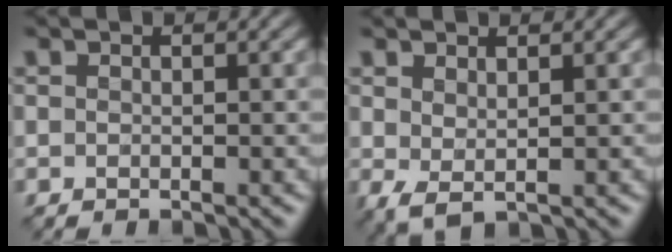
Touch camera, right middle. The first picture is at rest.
{"total": 1.7, "force": [0.6, 0.8, 1.3], "torque": [-0.035, -0.002, 0.015]}